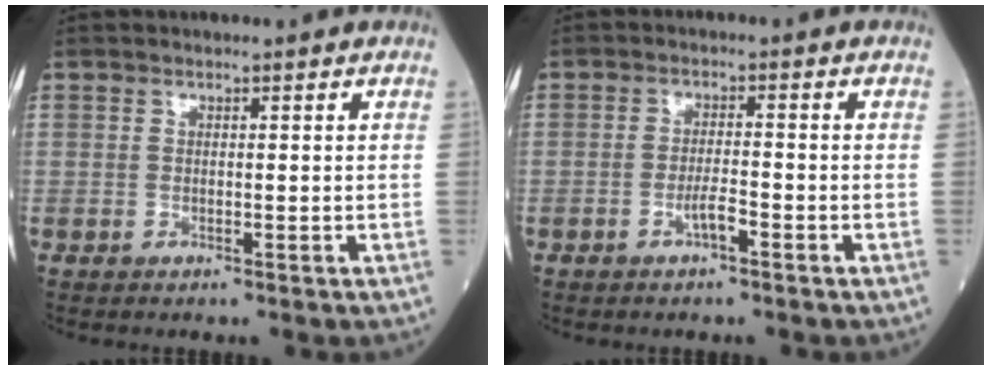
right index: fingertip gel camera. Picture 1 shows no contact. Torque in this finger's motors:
{"motor_torque": [0.31, -0.22, 0.05, 0.04]}